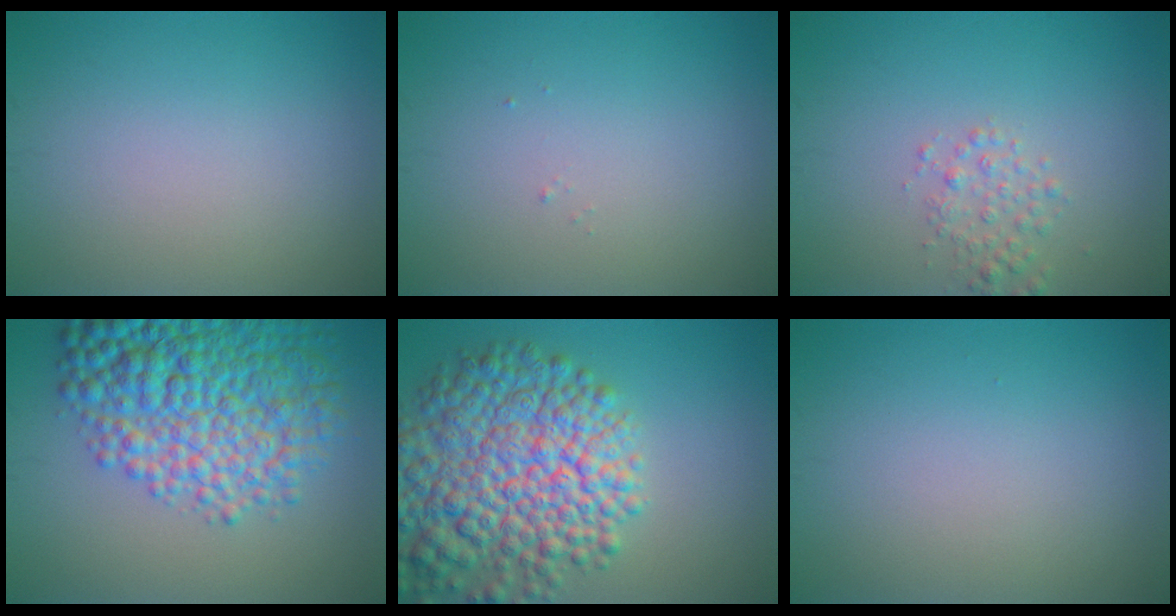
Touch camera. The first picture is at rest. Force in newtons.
{"total": 0.0}
{"total": 1.8, "press": 1.8, "slide": 0.1}
{"total": 10.1, "press": 10.1, "slide": 0.3}
{"total": 11.5, "press": 11.4, "slide": 0.6}
{"total": 0.0}